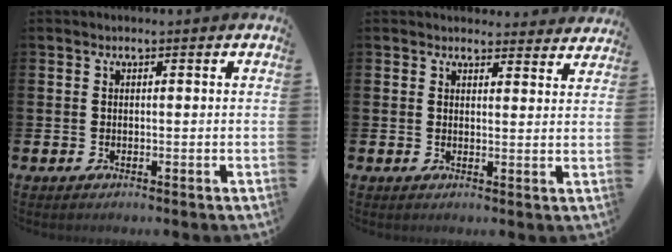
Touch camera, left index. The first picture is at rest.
{"total": 3.1, "force": [3.1, 0.7, -0.1], "torque": [0.007, -0.019, 0.054]}